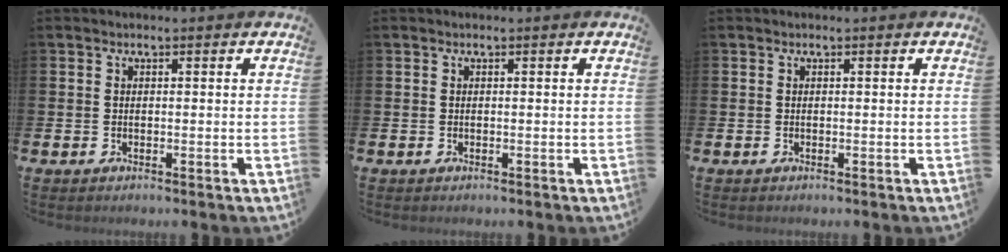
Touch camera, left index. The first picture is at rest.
{"total": 0.0}
{"total": 0.0}